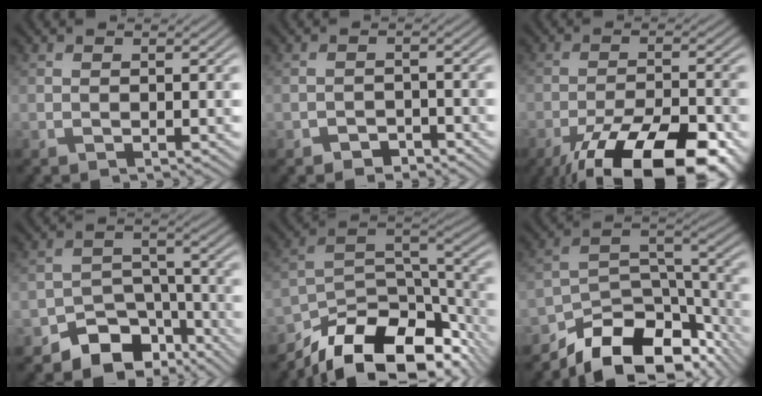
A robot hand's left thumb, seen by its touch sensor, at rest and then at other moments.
{"total": 1.9, "force": [-1.6, 1.0, 0.5], "torque": [-0.005, 0.004, -0.030]}
{"total": 15.5, "force": [-10.4, 4.7, 10.4], "torque": [-0.184, -0.029, -0.154]}
{"total": 8.3, "force": [-6.0, 4.8, 3.3], "torque": [-0.043, -0.008, -0.103]}
{"total": 15.2, "force": [-11.4, 5.7, 8.3], "torque": [-0.160, -0.019, -0.177]}
{"total": 13.2, "force": [-10.0, 5.5, 6.7], "torque": [-0.106, -0.009, -0.168]}